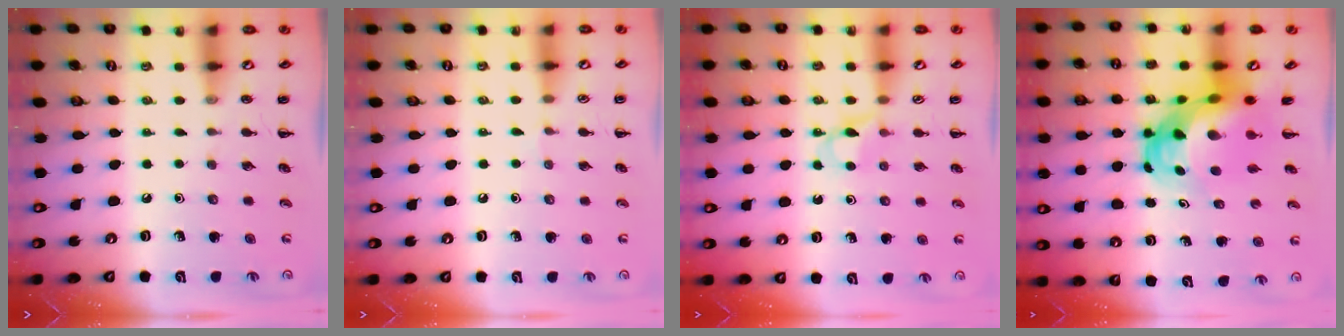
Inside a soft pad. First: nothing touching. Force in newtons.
{"total": 2.9, "press": 2.8, "slide": 1.0}
{"total": 3.8, "press": 3.6, "slide": 1.3}
{"total": 9.0, "press": 8.7, "slide": 2.5}